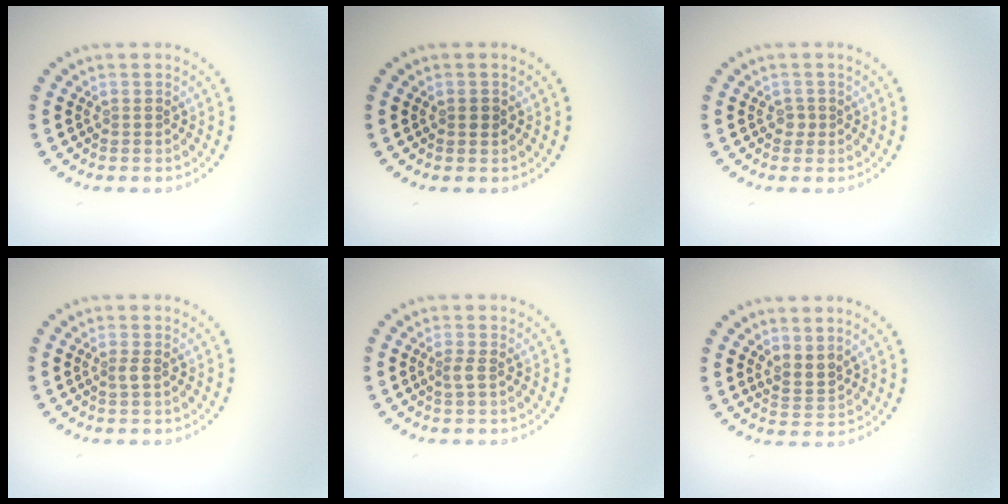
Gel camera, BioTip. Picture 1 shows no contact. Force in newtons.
{"total": 0.9, "press": 0.9, "slide": 0.0}
{"total": 0.8, "press": 0.6, "slide": 0.5}
{"total": 0.9, "press": 0.6, "slide": 0.6}
{"total": 1.0, "press": 0.7, "slide": 0.7}
{"total": 2.0, "press": 1.4, "slide": 1.4}